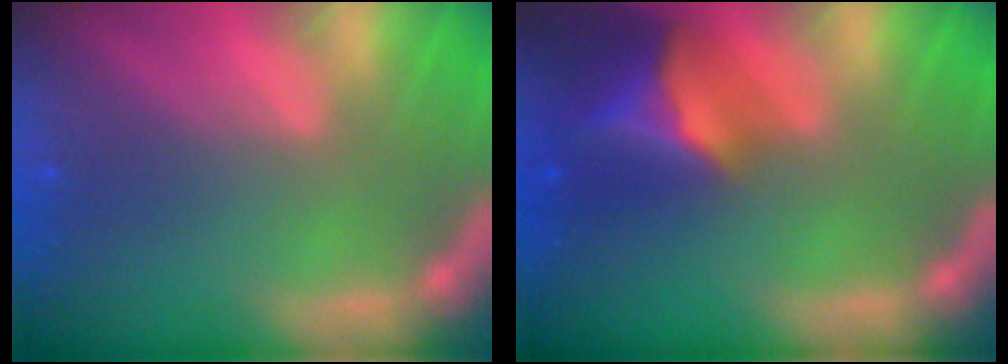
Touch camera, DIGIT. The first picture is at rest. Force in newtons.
{"total": 7.0}